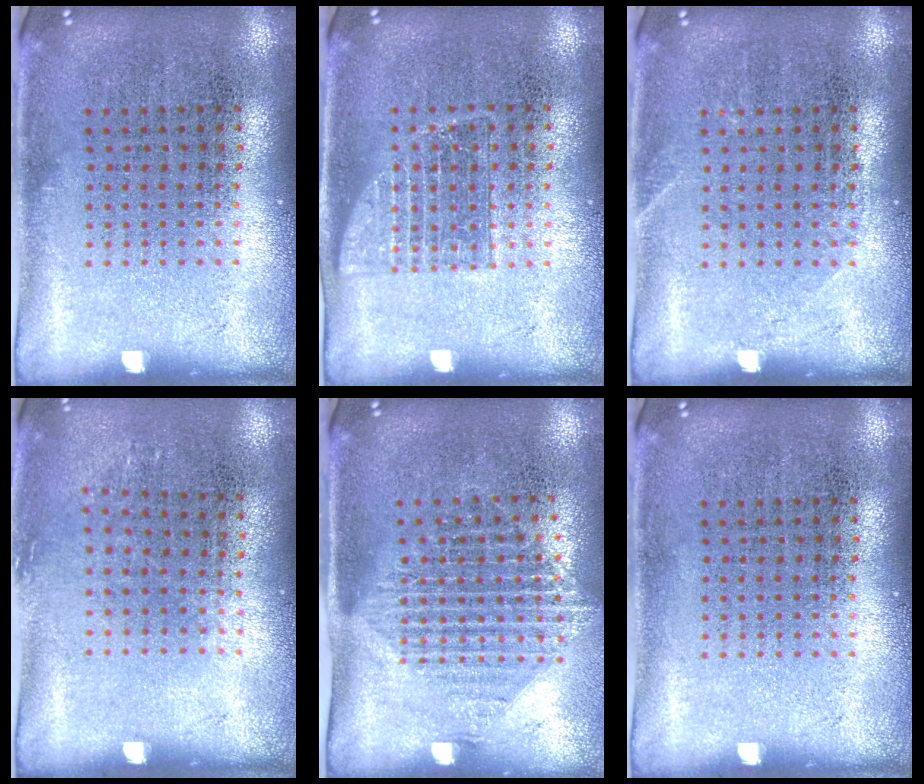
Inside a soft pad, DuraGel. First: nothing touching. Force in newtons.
{"total": 1.0, "press": 0.9, "slide": 0.4}
{"total": 0.7, "press": 0.6, "slide": 0.2}
{"total": 0.8, "press": 0.7, "slide": 0.5}
{"total": 1.4, "press": 1.2, "slide": 0.8}
{"total": 0.0}